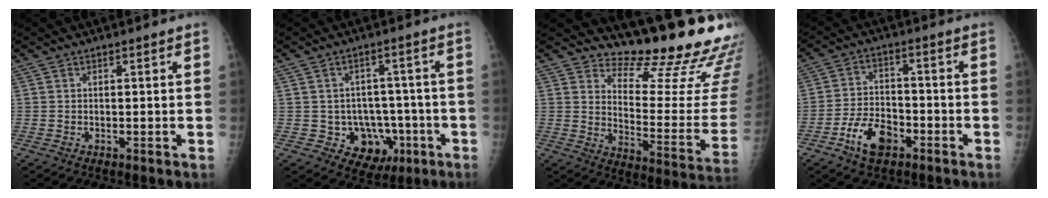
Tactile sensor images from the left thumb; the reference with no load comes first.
{"total": 9.9, "force": [-3.0, 8.4, 4.4], "torque": [-0.021, 0.024, -0.026]}
{"total": 18.8, "force": [17.4, 2.8, 6.6], "torque": [-0.051, -0.186, 0.223]}
{"total": 8.5, "force": [-4.5, 4.9, 5.3], "torque": [-0.086, 0.023, -0.081]}